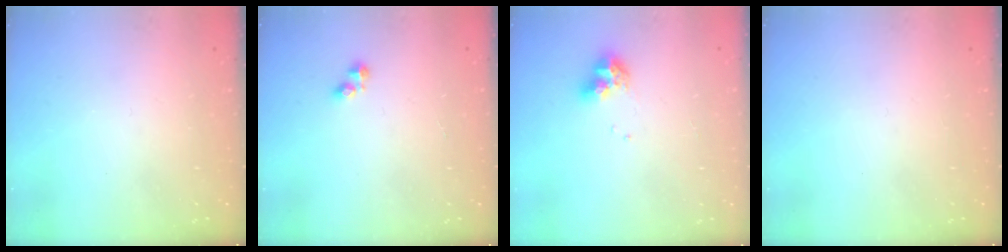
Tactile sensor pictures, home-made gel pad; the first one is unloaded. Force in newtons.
{"total": 2.1, "press": 2.0, "slide": 0.4}
{"total": 7.8, "press": 7.8, "slide": 0.8}
{"total": 0.0}